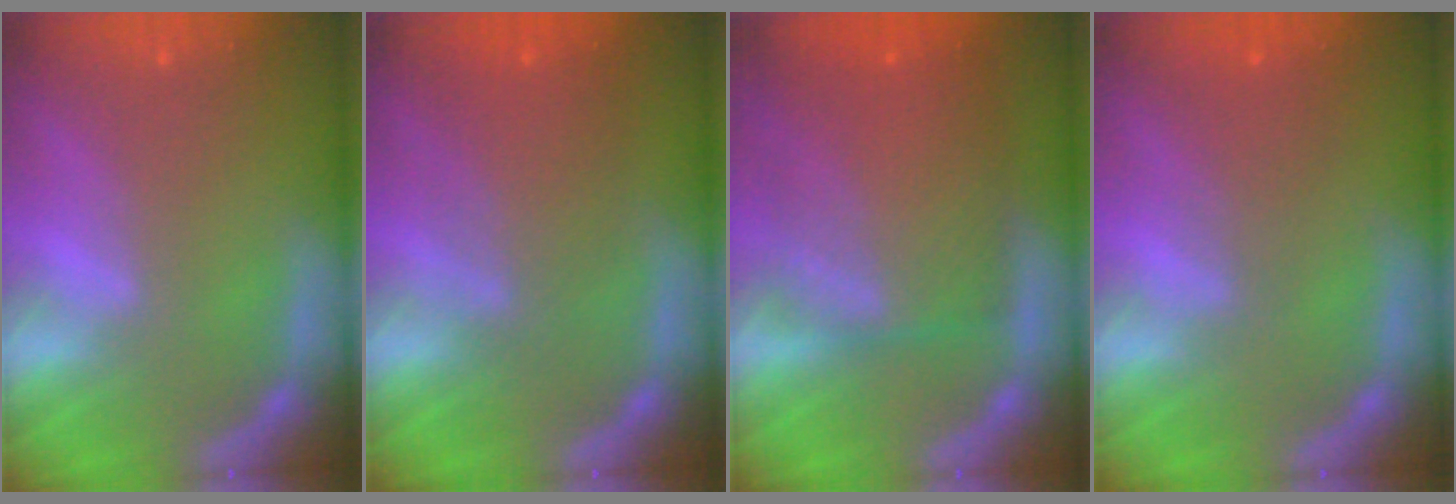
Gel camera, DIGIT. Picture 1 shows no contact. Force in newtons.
{"total": 5.5}
{"total": 10.0}
{"total": 2.5}